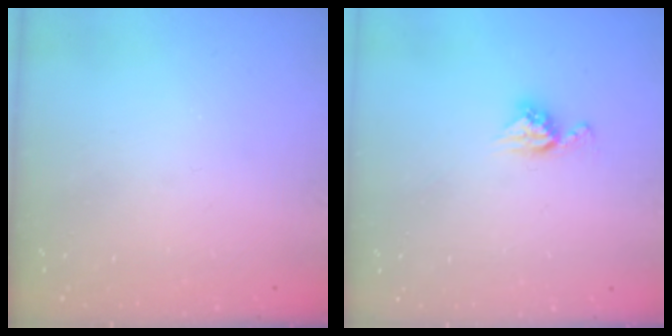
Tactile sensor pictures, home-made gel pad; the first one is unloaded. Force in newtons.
{"total": 7.1, "press": 7.1, "slide": 0.3}